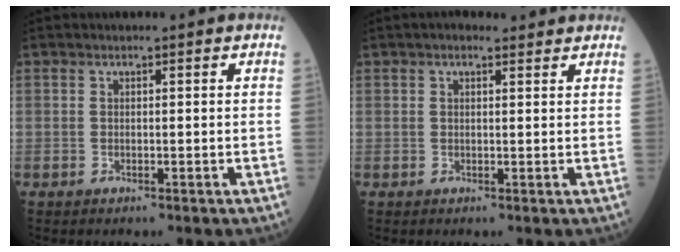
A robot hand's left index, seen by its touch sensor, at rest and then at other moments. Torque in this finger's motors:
{"motor_torque": [-0.62, -0.40, -0.62, -0.07]}